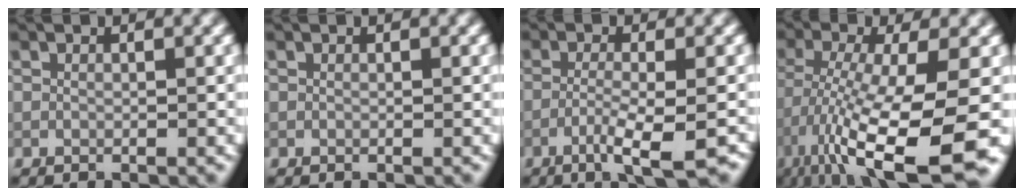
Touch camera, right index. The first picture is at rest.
{"total": 0.0}
{"total": 5.1, "force": [-2.6, 0.9, 4.3], "torque": [-0.073, -0.001, -0.048]}
{"total": 13.9, "force": [-6.5, 3.5, 11.8], "torque": [-0.227, -0.022, -0.104]}